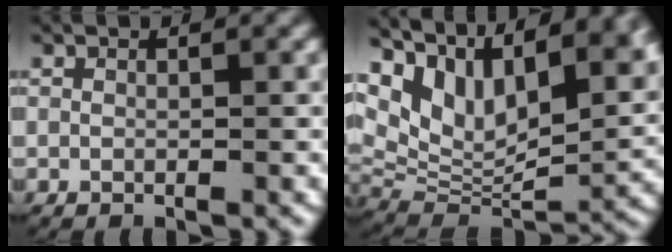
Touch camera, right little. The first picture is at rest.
{"total": 15.1, "force": [3.7, 9.9, 10.8], "torque": [-0.187, 0.000, 0.056]}